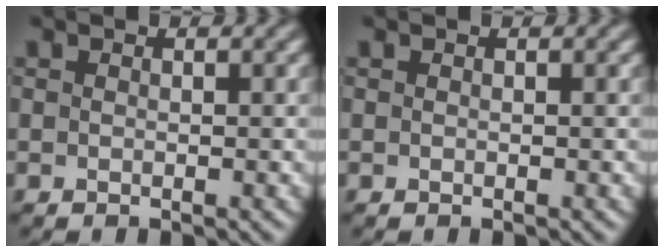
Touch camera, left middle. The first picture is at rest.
{"total": 0.0}